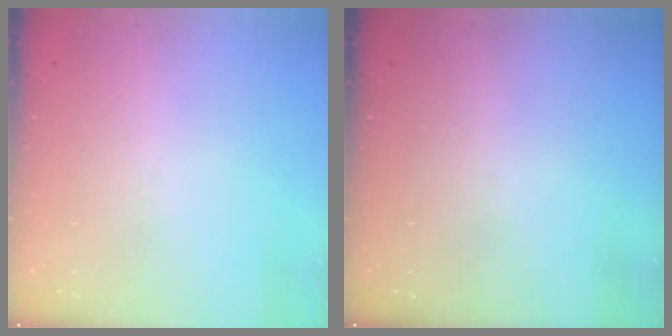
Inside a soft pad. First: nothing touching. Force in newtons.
{"total": 0.0}